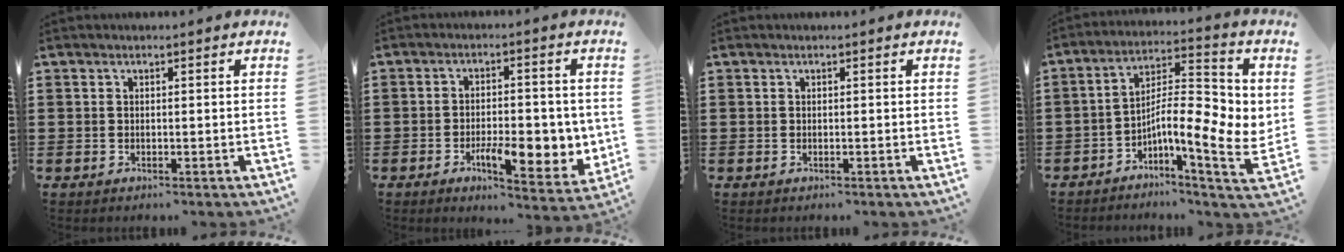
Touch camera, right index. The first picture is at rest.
{"total": 8.8, "force": [-2.2, 4.0, 7.6], "torque": [-0.103, -0.006, -0.033]}
{"total": 0.0}
{"total": 9.9, "force": [-0.4, 2.9, 9.4], "torque": [-0.150, -0.024, -0.013]}